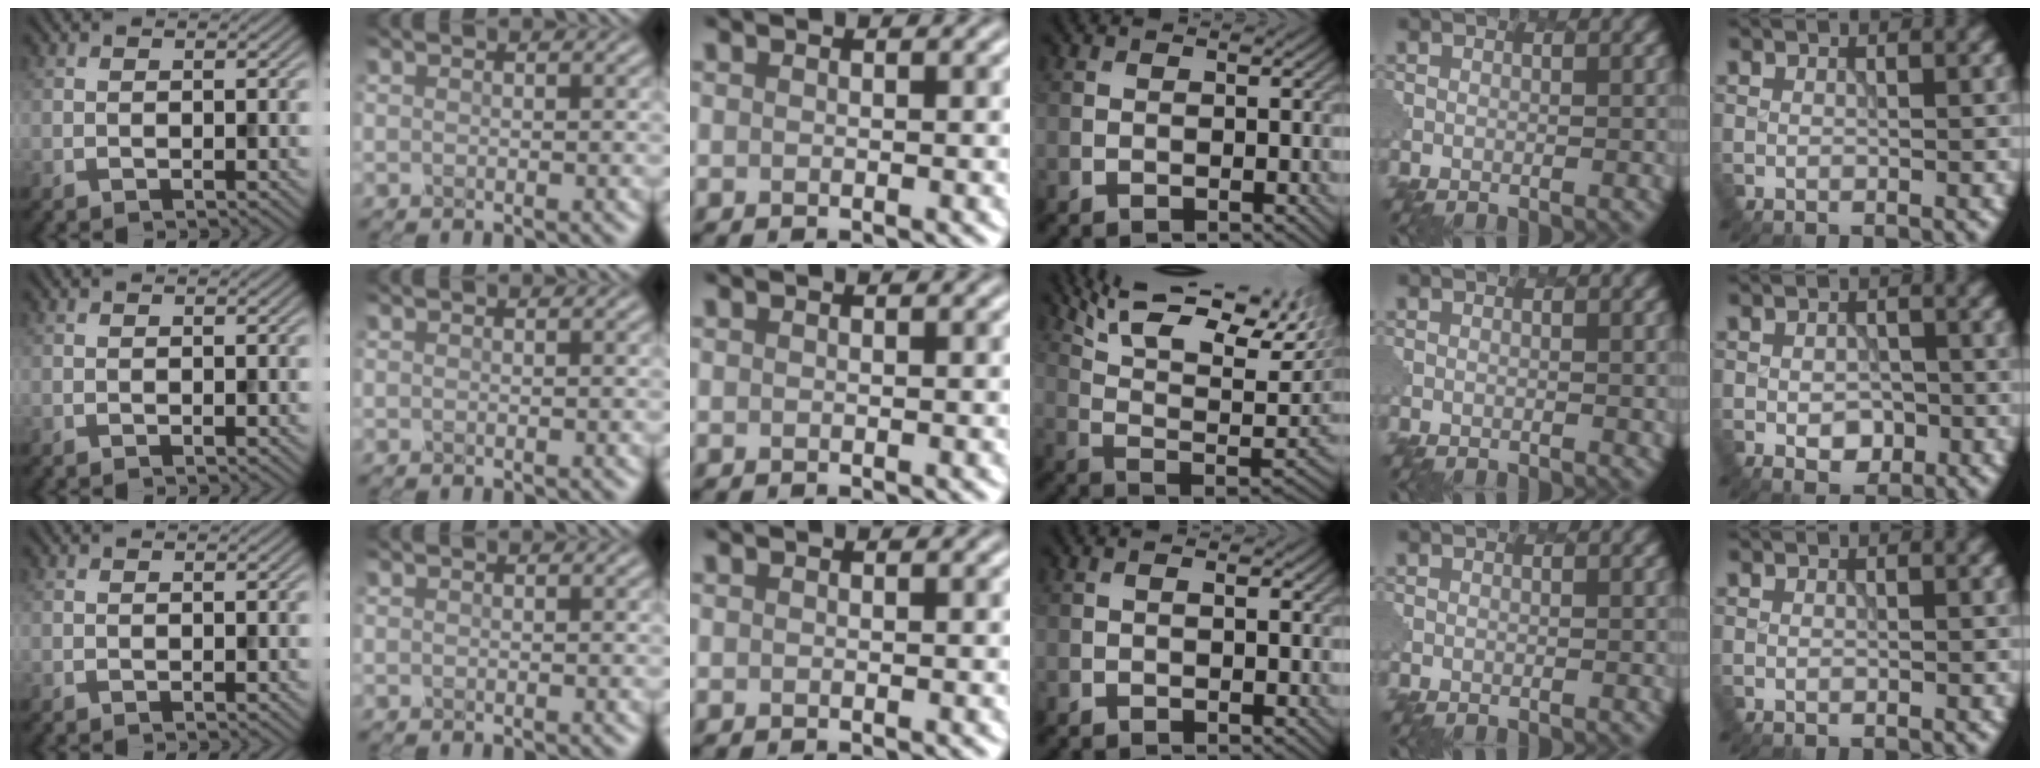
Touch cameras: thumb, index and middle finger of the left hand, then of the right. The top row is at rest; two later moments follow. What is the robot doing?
{"motion": "dispense", "object": "oil cruet"}